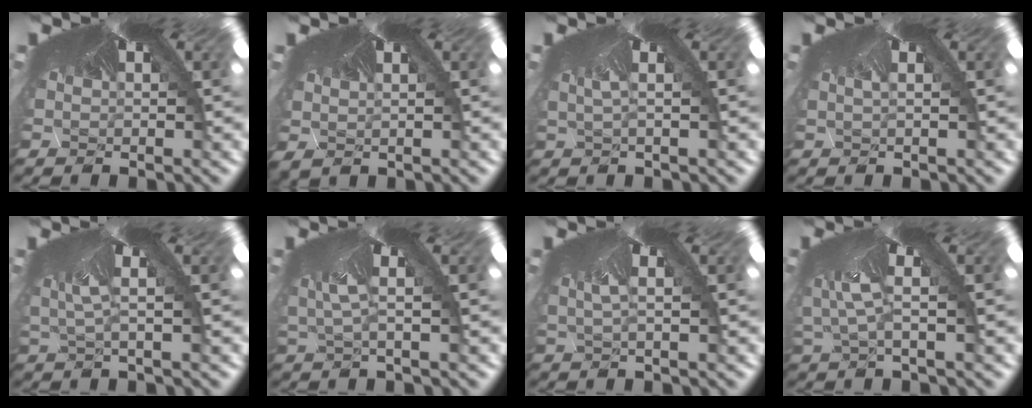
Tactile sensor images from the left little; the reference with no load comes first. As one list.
[{"total": 0.6, "force": [-0.2, 0.6, 0.2], "torque": [-0.016, -0.008, 0.007]}, {"total": 2.0, "force": [-1.5, -1.3, -0.1], "torque": [0.011, -0.018, -0.011]}, {"total": 0.6, "force": [-0.4, -0.5, 0.0], "torque": [0.010, -0.003, -0.003]}, {"total": 3.1, "force": [-2.2, -2.1, -0.2], "torque": [-0.010, -0.029, -0.009]}, {"total": 3.3, "force": [-2.5, -2.1, -0.3], "torque": [-0.008, -0.035, -0.014]}, {"total": 2.1, "force": [-1.6, -1.3, -0.2], "torque": [0.009, -0.021, -0.011]}, {"total": 4.0, "force": [-3.2, -2.3, -0.8], "torque": [-0.013, -0.049, -0.021]}]